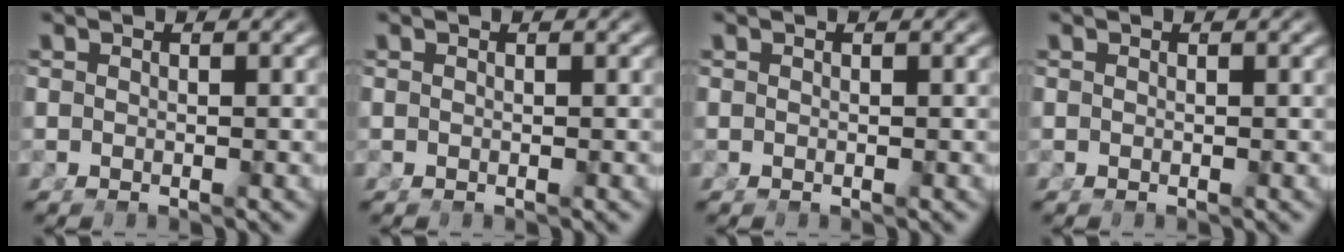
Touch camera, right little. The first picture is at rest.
{"total": 0.0}
{"total": 0.0}
{"total": 0.0}